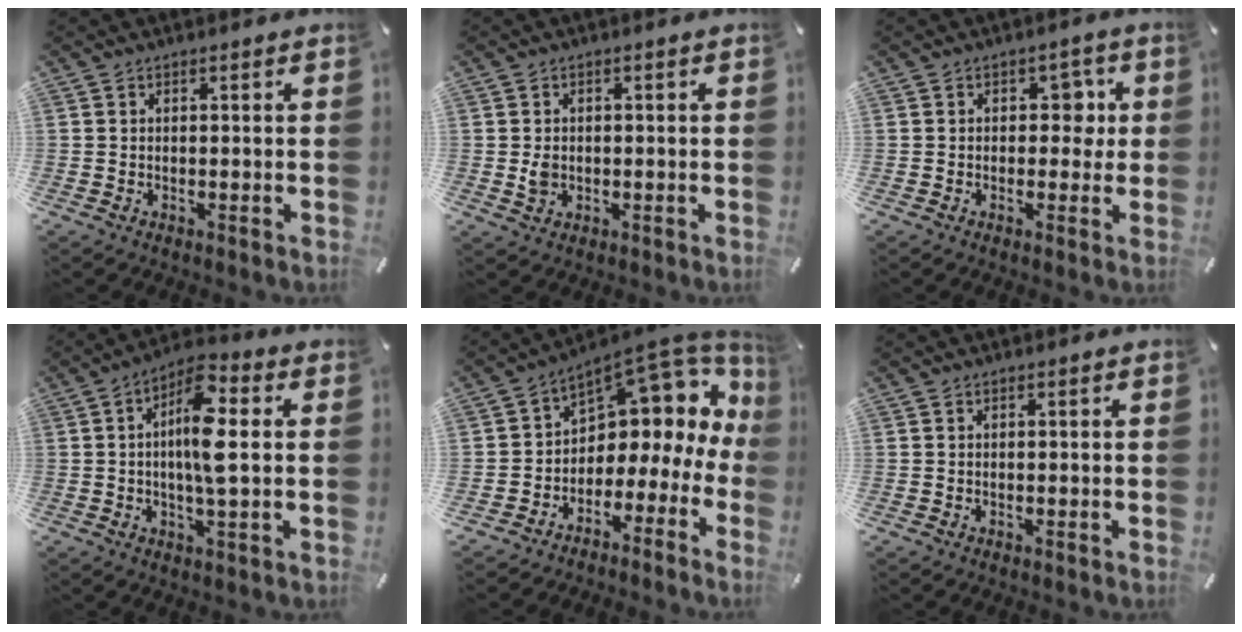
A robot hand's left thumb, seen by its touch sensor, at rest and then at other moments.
{"total": 2.8, "force": [-0.3, 2.2, 1.6], "torque": [-0.022, 0.002, -0.007]}
{"total": 5.2, "force": [0.6, 3.8, 3.5], "torque": [-0.026, -0.006, -0.003]}
{"total": 10.5, "force": [0.9, 3.0, 10.0], "torque": [-0.188, 0.001, 0.011]}
{"total": 8.6, "force": [5.2, 5.7, 3.7], "torque": [-0.056, -0.064, 0.086]}
{"total": 0.0}